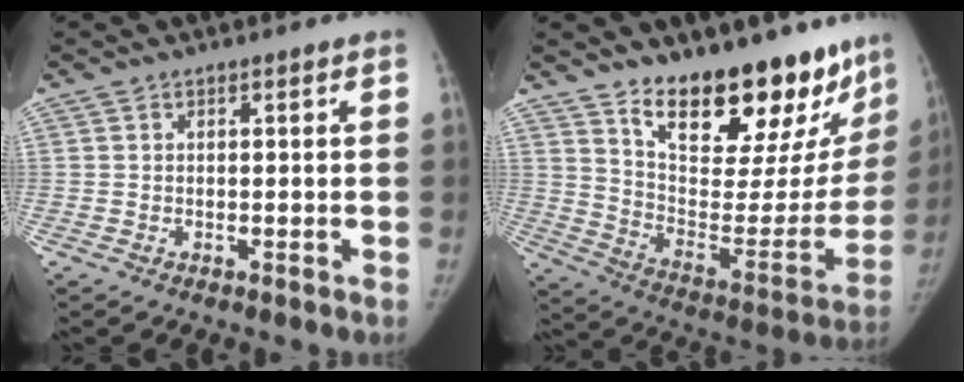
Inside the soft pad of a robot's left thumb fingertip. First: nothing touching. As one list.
[{"total": 27.3, "force": [20.0, 11.2, 14.8], "torque": [-0.173, -0.112, 0.298]}]